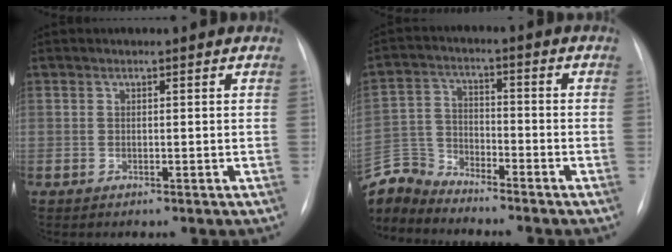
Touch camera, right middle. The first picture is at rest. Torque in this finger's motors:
{"motor_torque": [-0.15, -0.10, -0.01, 0.00]}